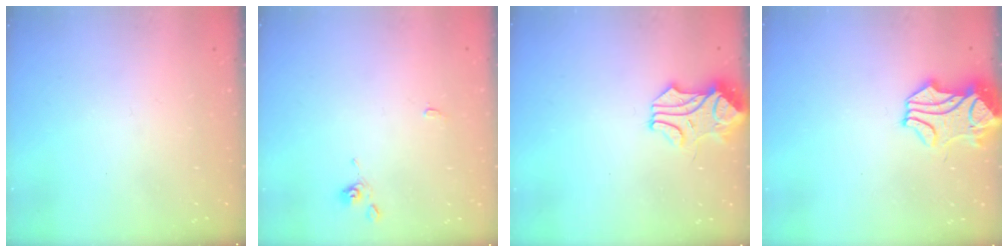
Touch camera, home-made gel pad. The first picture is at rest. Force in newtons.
{"total": 0.0}
{"total": 1.1, "press": 1.0, "slide": 0.2}
{"total": 2.3, "press": 1.8, "slide": 1.4}